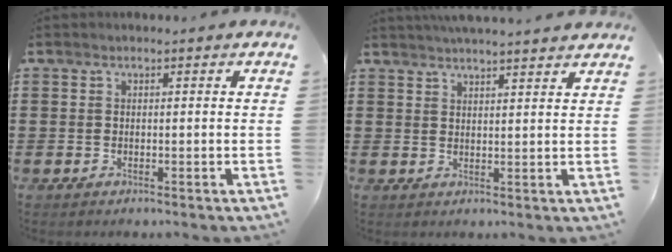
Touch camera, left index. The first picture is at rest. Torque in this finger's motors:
{"motor_torque": [1.08, -1.05, 0.19, 0.05]}